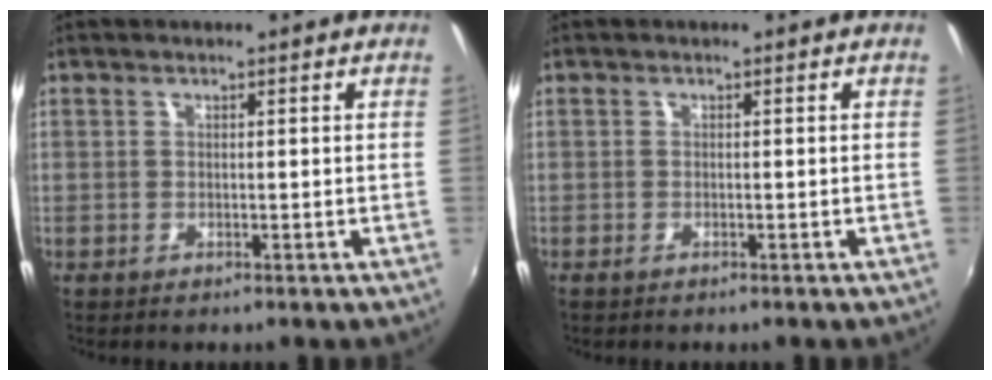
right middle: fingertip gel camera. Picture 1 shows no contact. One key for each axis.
{"total": 0.8, "fx": -0.7, "fy": 0.2, "fz": 0.4, "tx": -0.008, "ty": -0.003, "tz": -0.013}